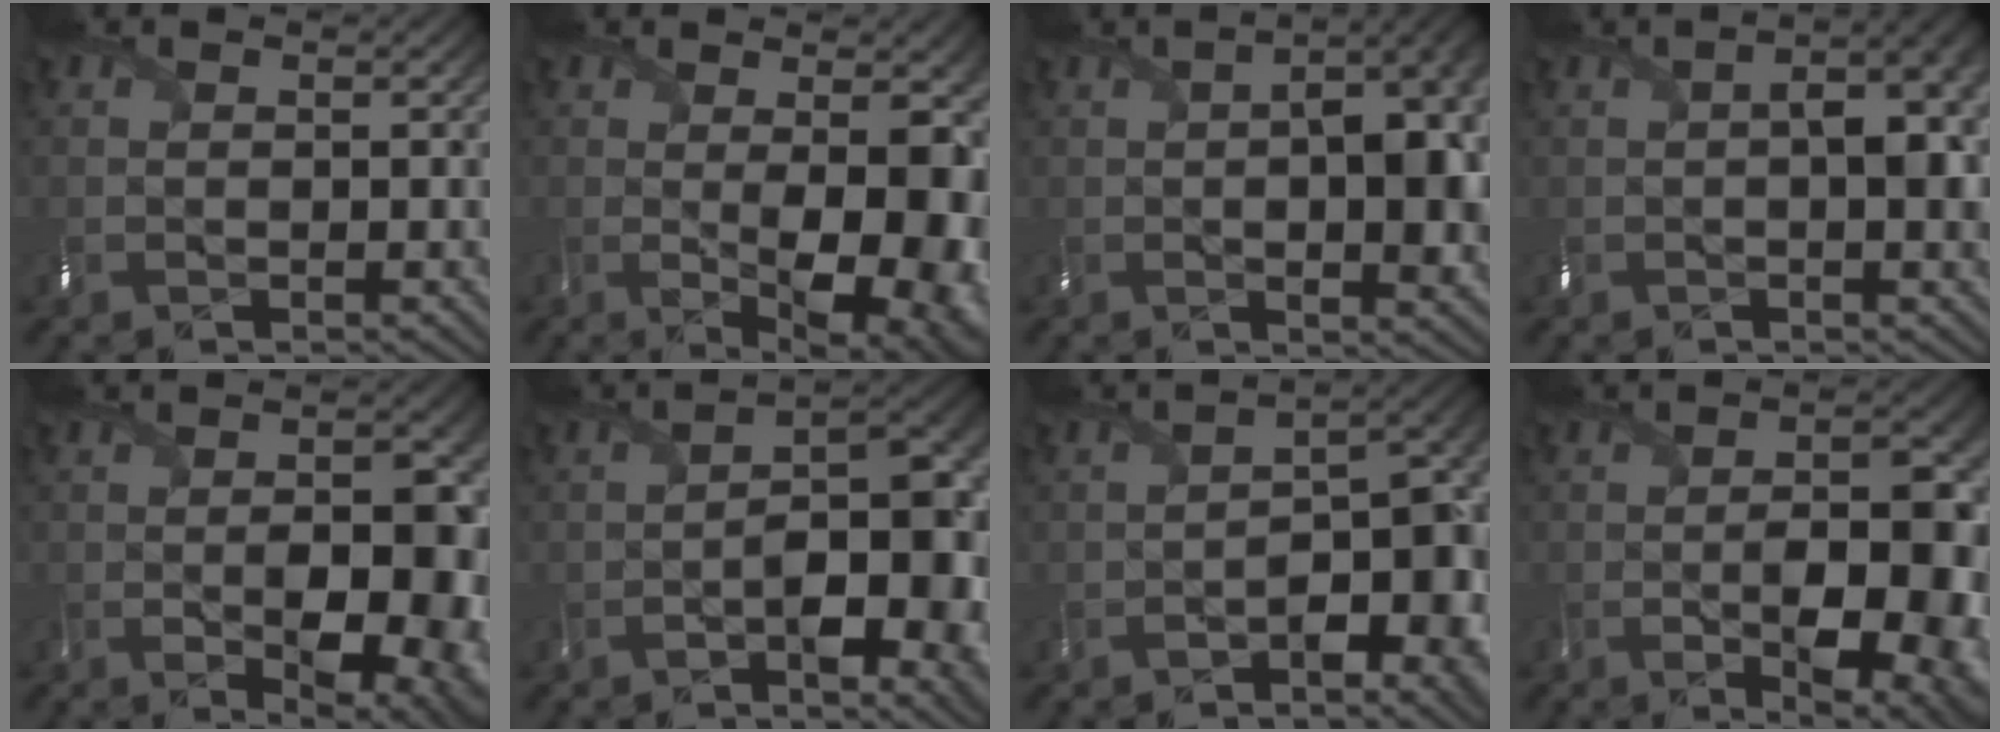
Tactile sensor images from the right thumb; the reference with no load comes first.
{"total": 13.6, "force": [-1.7, 6.6, 11.8], "torque": [-0.137, -0.025, -0.001]}
{"total": 11.2, "force": [0.3, 5.2, 9.9], "torque": [-0.147, -0.001, 0.006]}
{"total": 6.4, "force": [0.5, 2.2, 6.0], "torque": [-0.091, 0.003, 0.007]}
{"total": 10.2, "force": [-2.2, 5.1, 8.5], "torque": [-0.106, -0.018, -0.026]}
{"total": 12.9, "force": [-4.4, 5.7, 10.7], "torque": [-0.140, -0.014, -0.066]}
{"total": 10.4, "force": [-4.8, 4.3, 8.1], "torque": [-0.115, -0.023, -0.069]}
{"total": 10.8, "force": [-3.0, 4.7, 9.3], "torque": [-0.122, -0.011, -0.045]}